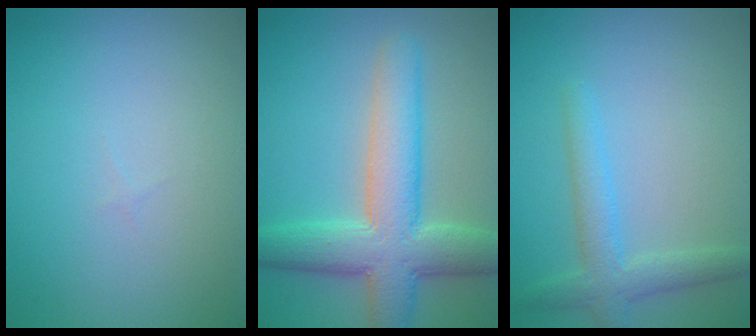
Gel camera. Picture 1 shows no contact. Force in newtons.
{"total": 7.8, "press": 7.8, "slide": 0.5}
{"total": 2.9, "press": 2.9, "slide": 0.2}